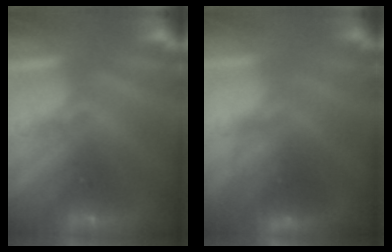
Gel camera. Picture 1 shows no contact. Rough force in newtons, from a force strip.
{"total": 2.3}